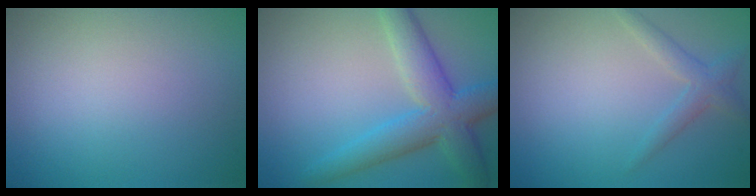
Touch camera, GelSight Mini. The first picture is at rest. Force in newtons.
{"total": 6.1, "press": 6.1, "slide": 0.2}
{"total": 1.8, "press": 1.8, "slide": 0.1}